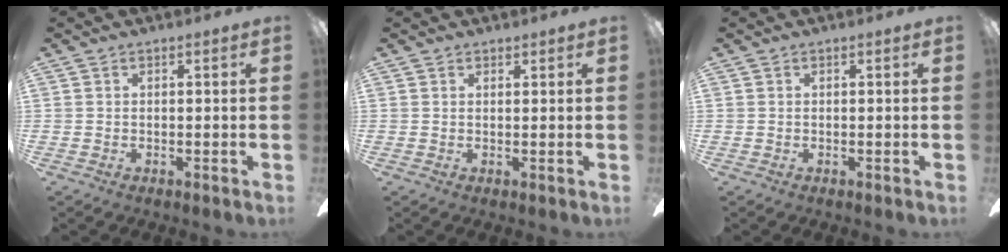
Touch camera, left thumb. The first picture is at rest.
{"total": 1.2, "force": [1.0, 0.7, 0.0], "torque": [0.008, -0.003, 0.017]}
{"total": 0.0}